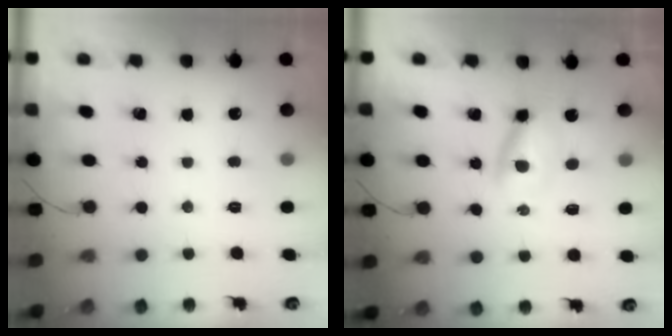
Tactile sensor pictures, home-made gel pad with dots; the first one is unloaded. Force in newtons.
{"total": 3.4, "press": 3.1, "slide": 1.2}